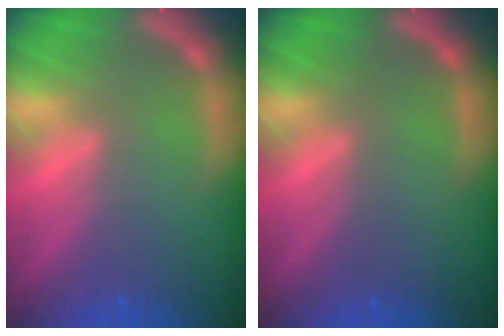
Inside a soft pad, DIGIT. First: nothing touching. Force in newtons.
{"total": 0.0}